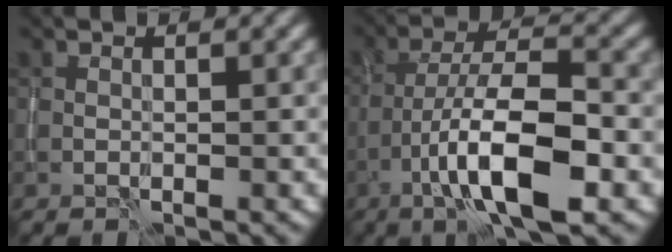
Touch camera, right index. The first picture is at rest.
{"total": 9.5, "force": [-4.2, 2.7, 8.1], "torque": [-0.134, 0.011, -0.080]}